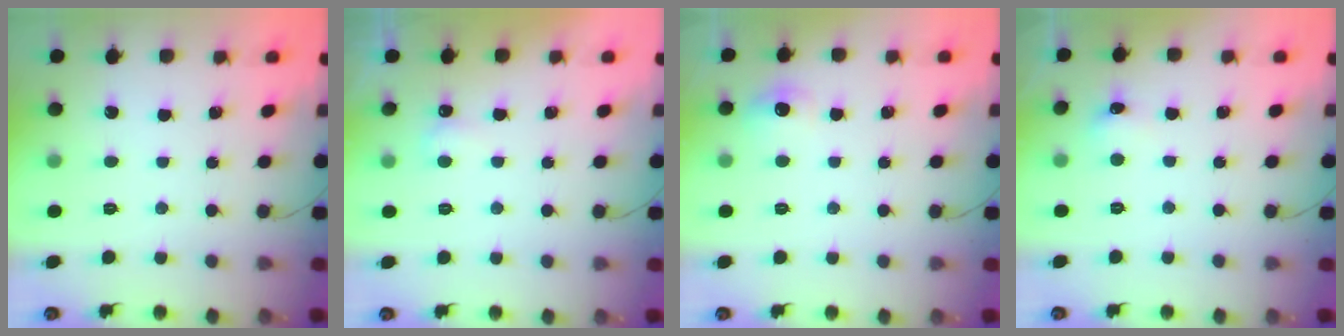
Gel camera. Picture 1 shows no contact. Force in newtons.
{"total": 2.2, "press": 2.2, "slide": 0.4}
{"total": 5.5, "press": 5.3, "slide": 1.4}
{"total": 4.9, "press": 4.8, "slide": 1.3}